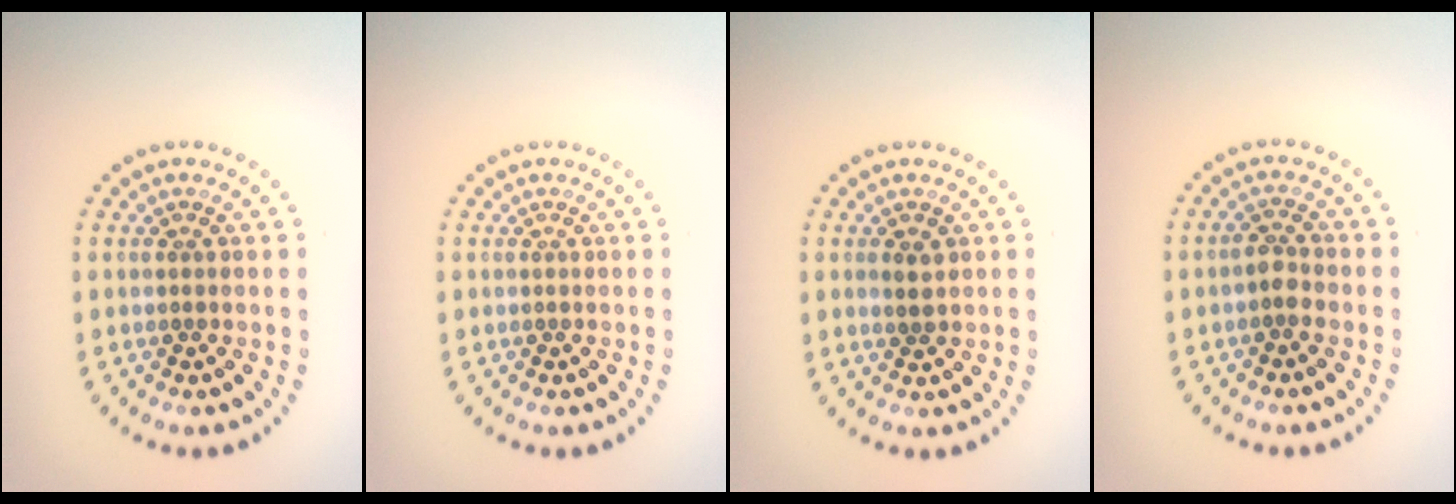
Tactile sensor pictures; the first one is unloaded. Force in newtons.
{"total": 0.0}
{"total": 1.3, "press": 1.2, "slide": 0.5}
{"total": 1.5, "press": 1.4, "slide": 0.6}